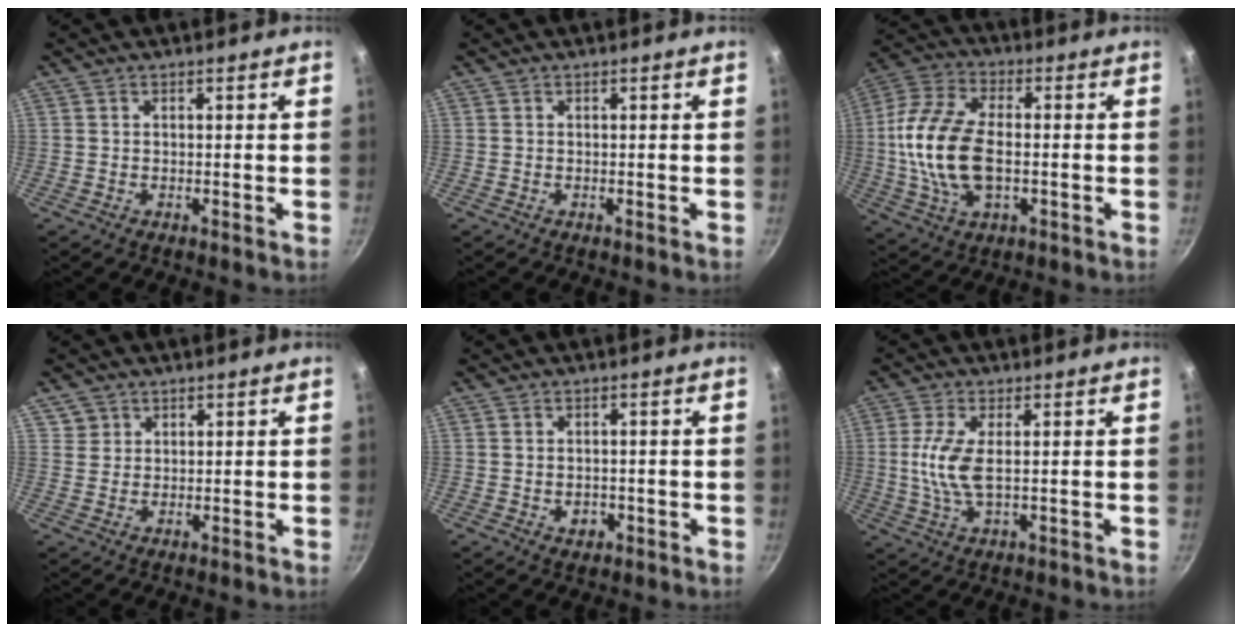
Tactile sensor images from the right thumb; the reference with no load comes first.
{"total": 0.0}
{"total": 16.7, "force": [-1.1, 9.3, 13.8], "torque": [-0.272, 0.022, -0.029]}
{"total": 2.7, "force": [1.4, 2.3, 0.1], "torque": [0.020, 0.008, 0.022]}
{"total": 2.7, "force": [-0.9, 2.0, 1.6], "torque": [-0.018, 0.005, -0.008]}
{"total": 7.0, "force": [0.4, 2.4, 6.6], "torque": [-0.152, -0.002, 0.007]}